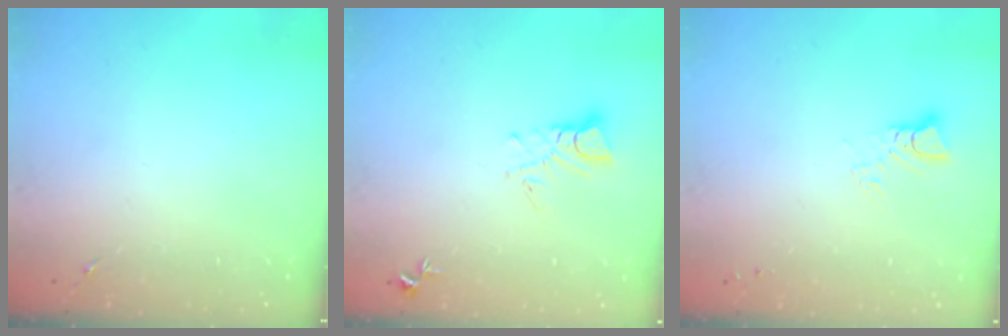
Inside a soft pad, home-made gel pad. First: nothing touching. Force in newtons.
{"total": 5.0, "press": 5.0, "slide": 0.3}
{"total": 3.6, "press": 3.6, "slide": 0.2}